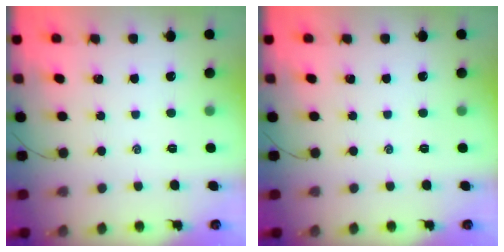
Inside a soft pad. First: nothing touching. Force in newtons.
{"total": 0.0}